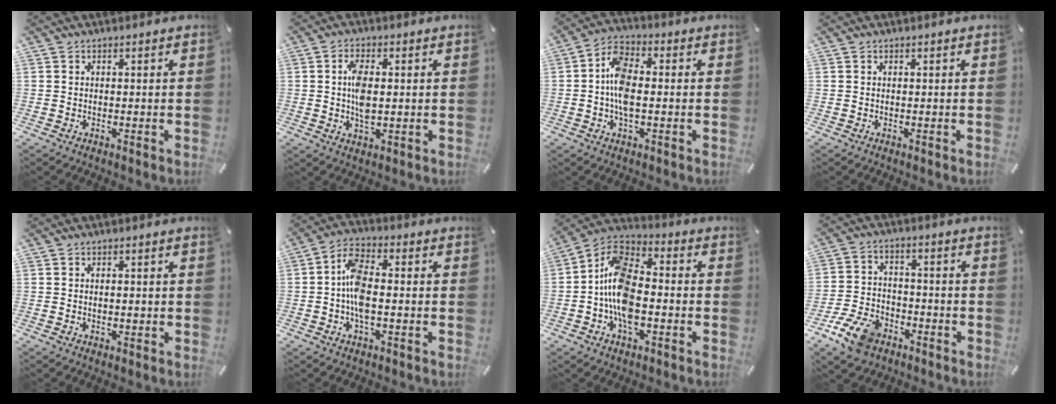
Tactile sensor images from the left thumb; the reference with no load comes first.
{"total": 6.2, "force": [0.5, 3.1, 5.4], "torque": [-0.105, -0.002, 0.001]}
{"total": 8.5, "force": [-1.0, 4.5, 7.2], "torque": [-0.156, 0.002, -0.021]}
{"total": 0.0}
{"total": 1.0, "force": [0.0, 0.6, 0.9], "torque": [-0.017, 0.002, -0.002]}
{"total": 8.3, "force": [-1.3, 3.8, 7.2], "torque": [-0.156, 0.001, -0.025]}
{"total": 13.3, "force": [-4.2, 7.8, 9.9], "torque": [-0.219, 0.014, -0.080]}
{"total": 10.6, "force": [-6.2, 6.8, 5.2], "torque": [-0.105, 0.040, -0.111]}